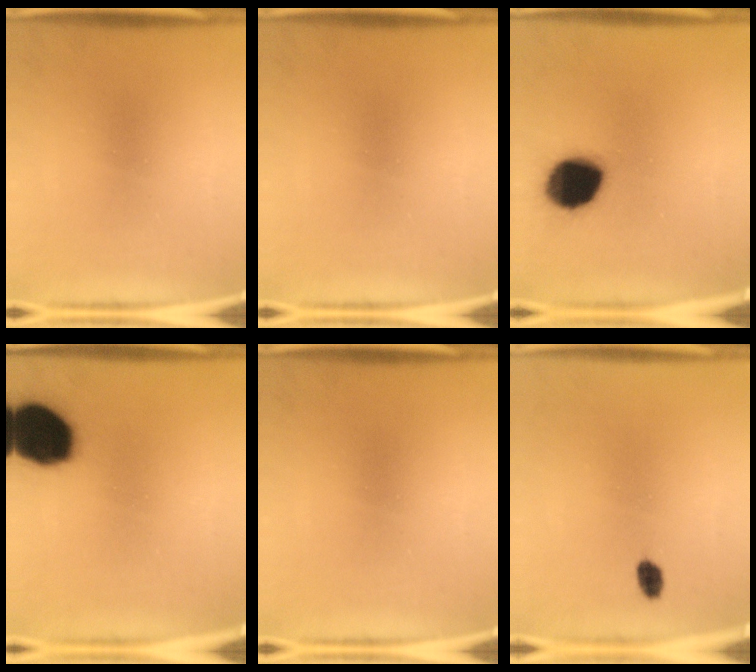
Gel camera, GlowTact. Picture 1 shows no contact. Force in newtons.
{"total": 0.0}
{"total": 15.1}
{"total": 18.7}
{"total": 0.0}
{"total": 2.1}